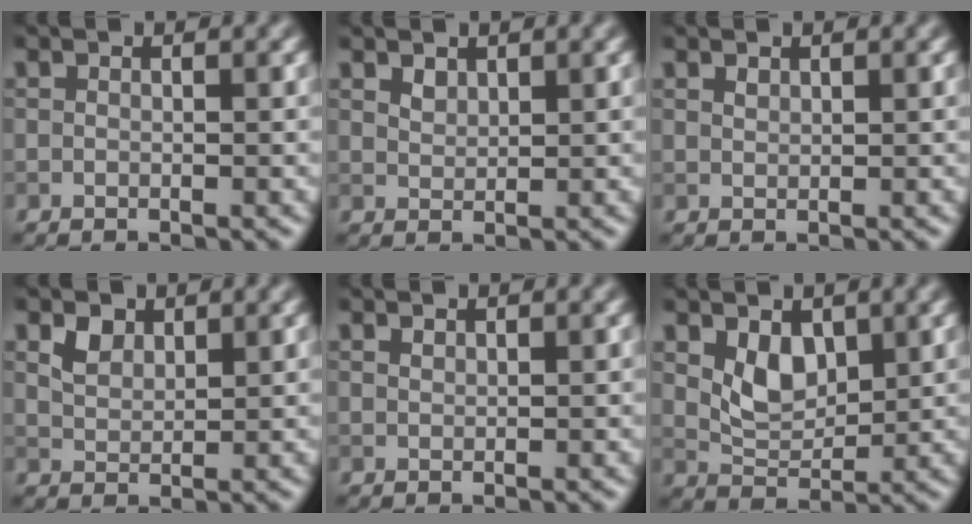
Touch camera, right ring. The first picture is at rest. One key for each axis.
{"total": 1.2, "fx": 0.9, "fy": 0.6, "fz": 0.3, "tx": -0.010, "ty": -0.001, "tz": 0.023}
{"total": 0.7, "fx": 0.6, "fy": 0.3, "fz": 0.2, "tx": -0.006, "ty": 0.000, "tz": 0.014}
{"total": 2.1, "fx": 1.3, "fy": 1.3, "fz": 1.0, "tx": -0.023, "ty": 0.001, "tz": 0.029}
{"total": 0.6, "fx": 0.6, "fy": 0.3, "fz": 0.2, "tx": -0.004, "ty": 0.000, "tz": 0.014}
{"total": 3.4, "fx": 1.3, "fy": 2.2, "fz": 2.2, "tx": -0.044, "ty": -0.009, "tz": 0.032}